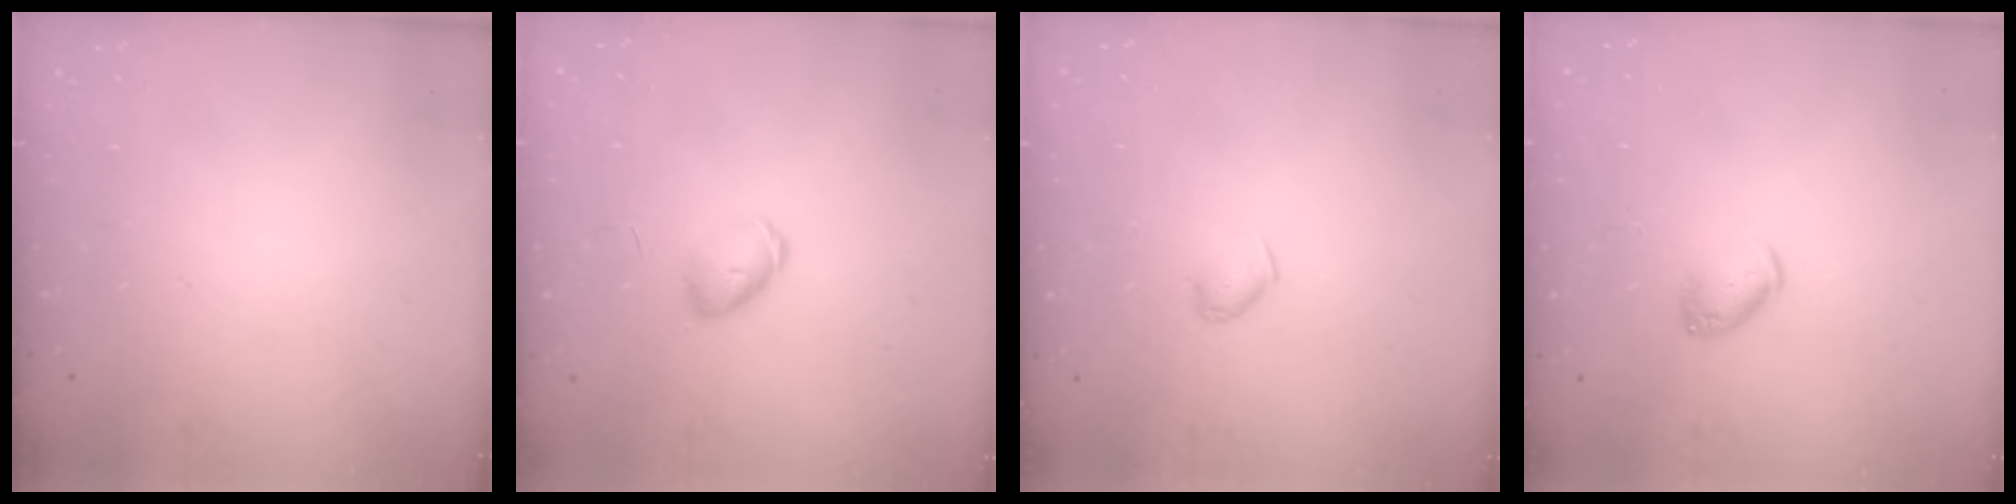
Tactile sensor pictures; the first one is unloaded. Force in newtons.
{"total": 5.5, "press": 5.5, "slide": 0.6}
{"total": 5.3, "press": 5.2, "slide": 0.7}
{"total": 6.3, "press": 6.3, "slide": 0.5}